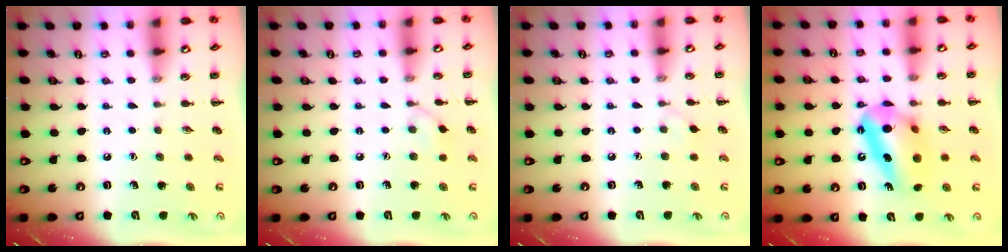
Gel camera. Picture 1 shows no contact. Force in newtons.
{"total": 5.3, "press": 5.1, "slide": 1.7}
{"total": 2.9, "press": 2.7, "slide": 1.1}
{"total": 12.1, "press": 12.0, "slide": 1.6}